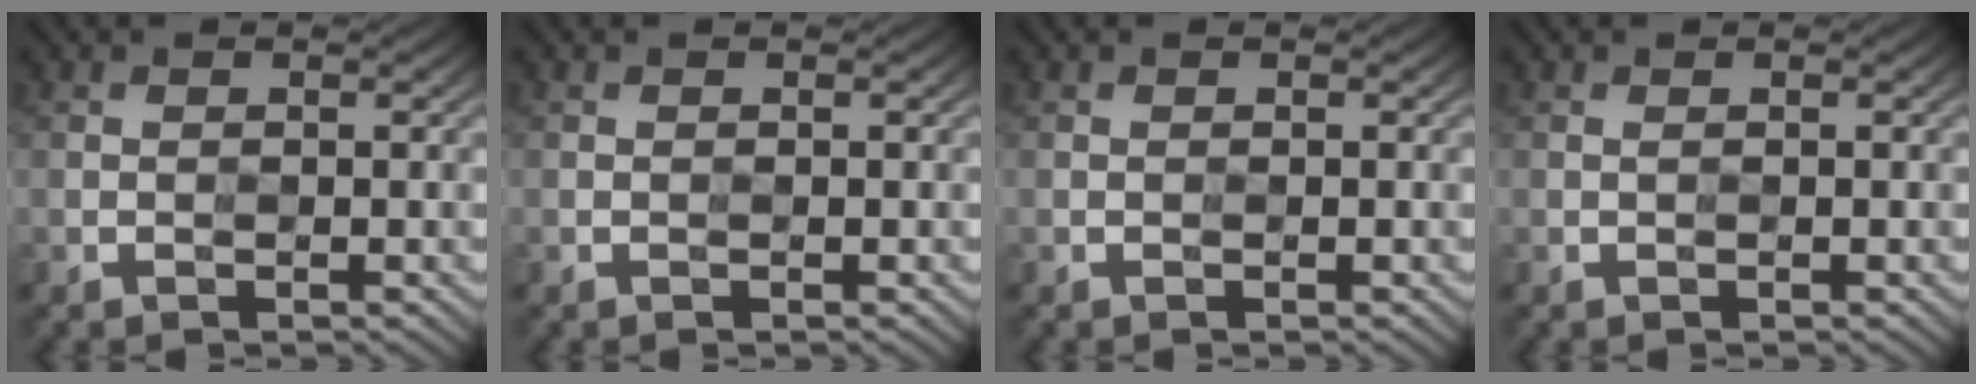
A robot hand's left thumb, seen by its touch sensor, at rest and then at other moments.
{"total": 0.0}
{"total": 0.0}
{"total": 0.0}